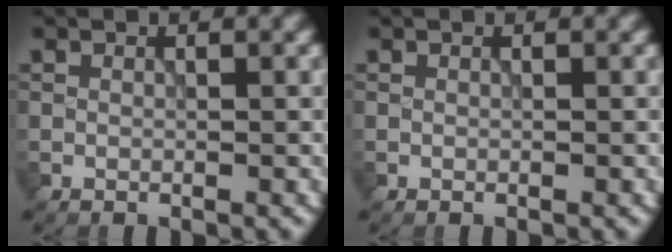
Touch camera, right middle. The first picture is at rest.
{"total": 0.0}